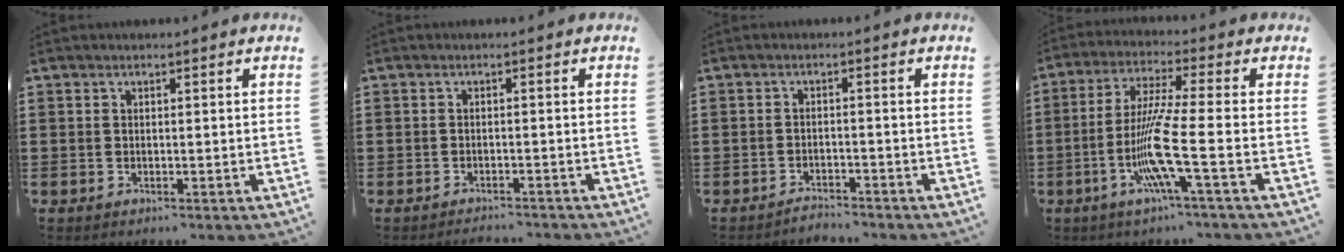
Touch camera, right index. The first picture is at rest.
{"total": 1.6, "force": [-1.6, 0.1, -0.2], "torque": [0.000, 0.003, -0.036]}
{"total": 2.1, "force": [-2.1, 0.1, -0.2], "torque": [-0.003, 0.004, -0.045]}
{"total": 10.7, "force": [-3.4, 0.0, 10.1], "torque": [-0.213, -0.019, -0.072]}